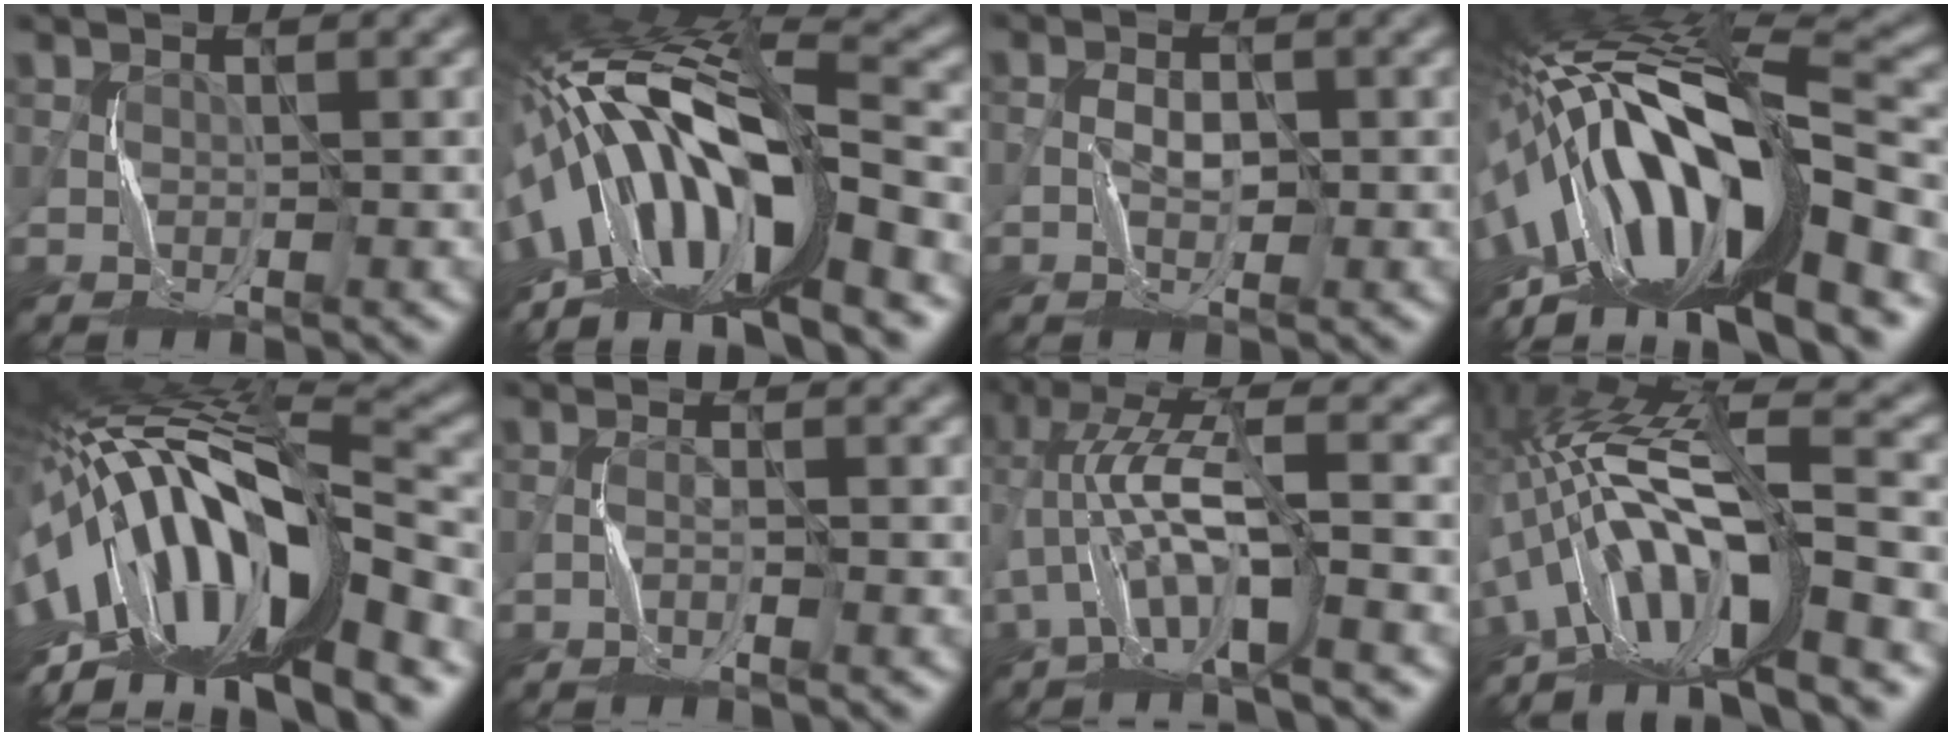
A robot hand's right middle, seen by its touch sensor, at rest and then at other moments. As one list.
[{"total": 15.2, "force": [-5.0, 5.9, 13.1], "torque": [-0.221, 0.025, -0.088]}, {"total": 1.9, "force": [-0.4, 0.9, 1.6], "torque": [-0.032, 0.005, -0.012]}, {"total": 16.8, "force": [-4.4, 5.7, 15.2], "torque": [-0.265, 0.038, -0.082]}, {"total": 18.0, "force": [-3.9, 7.3, 16.0], "torque": [-0.295, 0.011, -0.065]}, {"total": 1.1, "force": [-0.7, 0.1, 0.9], "torque": [-0.018, 0.005, -0.018]}, {"total": 8.6, "force": [-1.6, 2.9, 8.0], "torque": [-0.164, 0.024, -0.043]}, {"total": 13.6, "force": [-5.8, 3.7, 11.8], "torque": [-0.213, 0.022, -0.101]}]